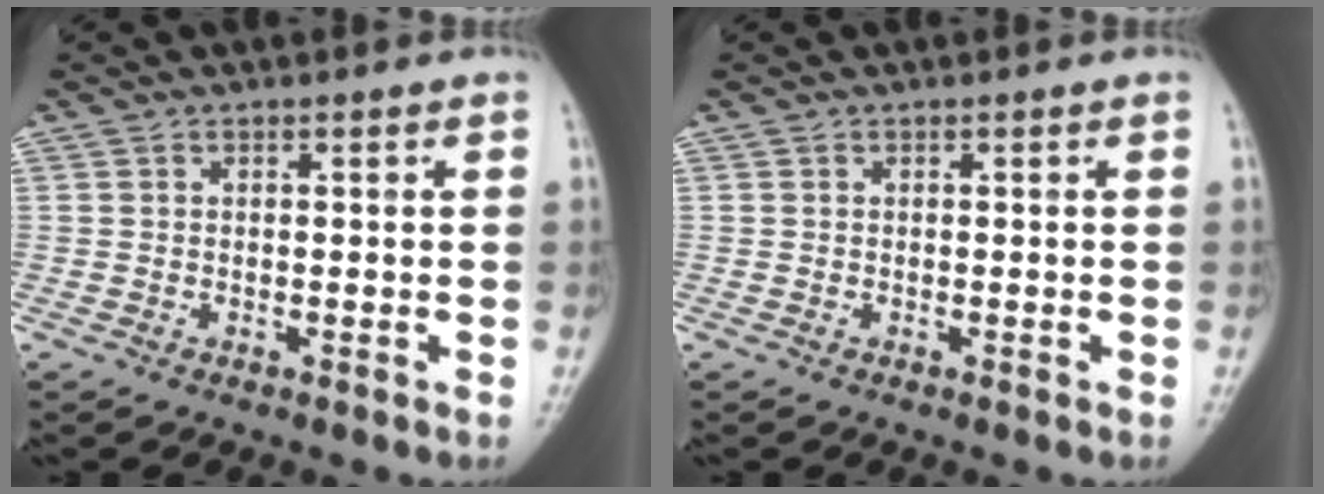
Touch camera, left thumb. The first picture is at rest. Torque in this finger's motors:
{"motor_torque": [0.01, 0.01, 0.00, 0.00, 0.00]}